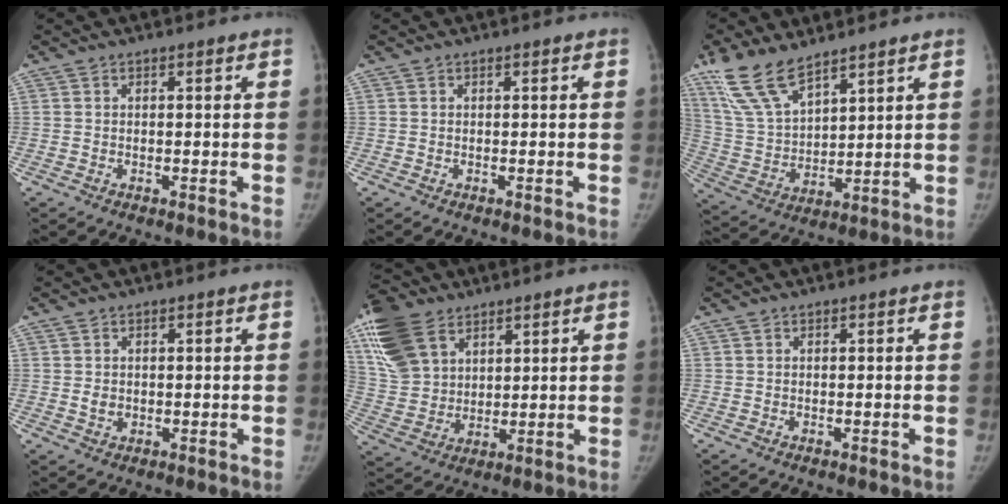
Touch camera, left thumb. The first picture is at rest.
{"total": 0.0}
{"total": 12.7, "force": [9.4, 4.9, 7.0], "torque": [-0.130, -0.038, 0.200]}
{"total": 1.7, "force": [0.3, 1.4, 0.9], "torque": [-0.015, -0.004, 0.011]}
{"total": 16.8, "force": [9.0, 10.9, 9.2], "torque": [-0.188, -0.011, 0.180]}
{"total": 0.0}